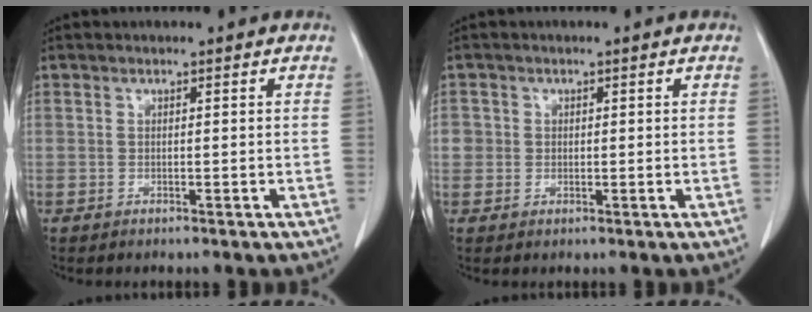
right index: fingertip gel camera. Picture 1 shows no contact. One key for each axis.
{"total": 2.1, "fx": 0.1, "fy": 2.1, "fz": 0.4, "tx": 0.004, "ty": 0.004, "tz": 0.000}